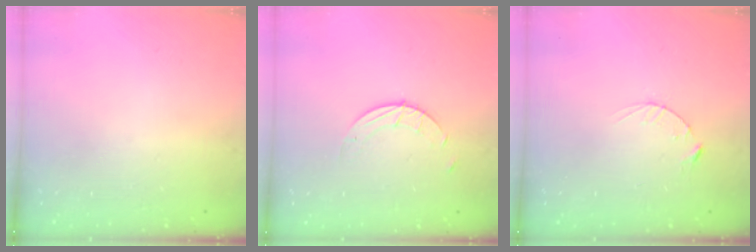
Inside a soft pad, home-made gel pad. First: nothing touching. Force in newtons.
{"total": 2.6, "press": 2.6, "slide": 0.2}
{"total": 2.5, "press": 2.5, "slide": 0.4}